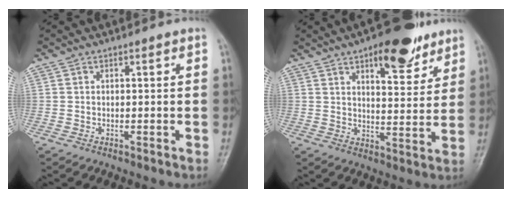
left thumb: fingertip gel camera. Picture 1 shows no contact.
{"total": 12.7, "force": [7.8, 5.3, 8.5], "torque": [-0.081, -0.039, 0.110]}